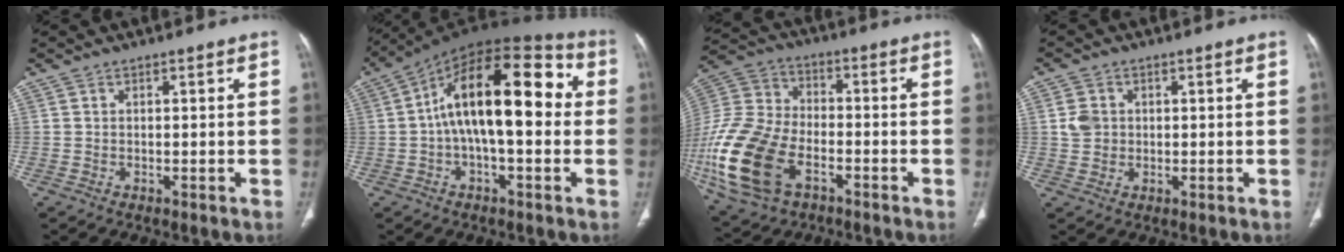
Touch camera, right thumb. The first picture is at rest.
{"total": 20.8, "force": [1.4, 9.2, 18.6], "torque": [-0.274, 0.047, 0.009]}
{"total": 22.3, "force": [-8.0, 13.8, 15.5], "torque": [-0.362, 0.016, -0.143]}
{"total": 3.7, "force": [0.6, 3.2, 1.8], "torque": [-0.023, 0.005, 0.013]}